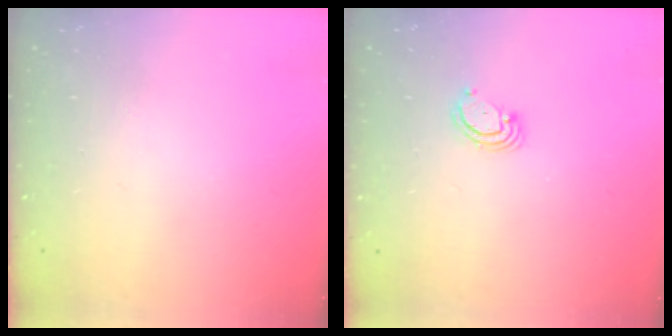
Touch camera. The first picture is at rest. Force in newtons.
{"total": 3.0, "press": 3.0, "slide": 0.3}